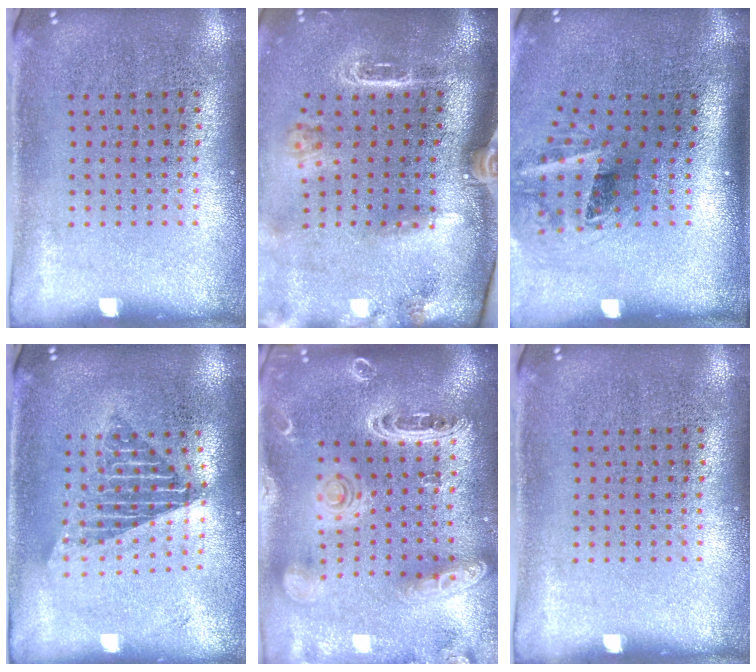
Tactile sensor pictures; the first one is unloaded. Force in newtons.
{"total": 2.6, "press": 1.9, "slide": 1.7}
{"total": 2.1, "press": 1.3, "slide": 1.6}
{"total": 1.6, "press": 1.3, "slide": 0.9}
{"total": 2.6, "press": 2.3, "slide": 1.1}
{"total": 0.0}